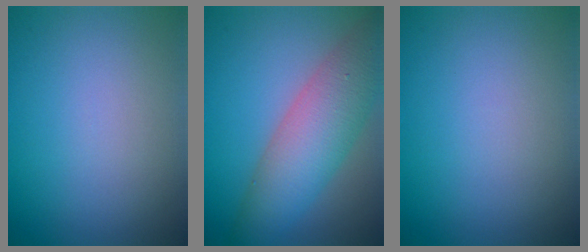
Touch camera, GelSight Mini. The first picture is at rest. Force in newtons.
{"total": 7.3, "press": 7.3, "slide": 0.3}
{"total": 0.0}